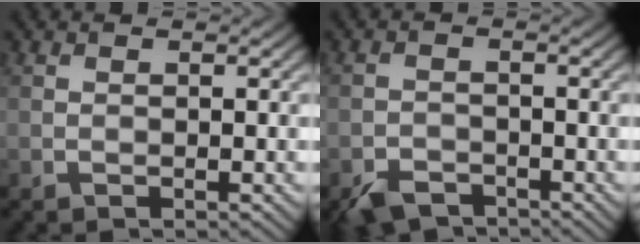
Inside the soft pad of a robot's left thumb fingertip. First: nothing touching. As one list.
[{"total": 3.6, "force": [-2.8, 1.7, 1.4], "torque": [-0.027, -0.007, -0.058]}]